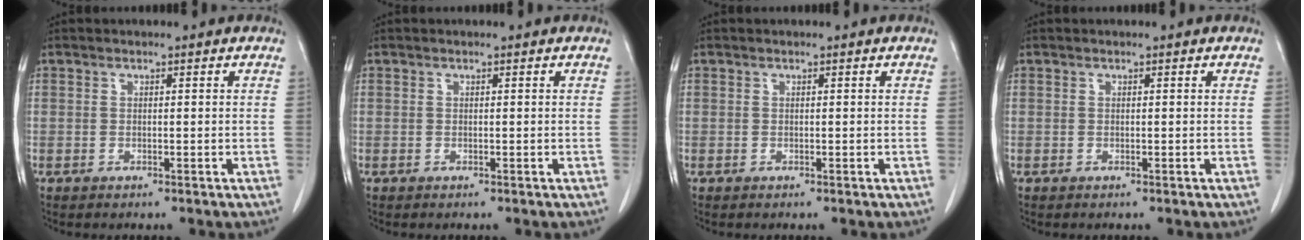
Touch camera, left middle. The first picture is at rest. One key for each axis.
{"total": 0.0}
{"total": 0.0}
{"total": 0.0}